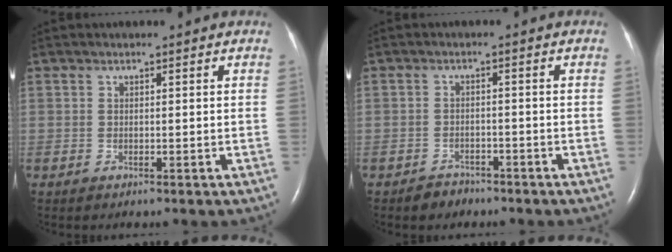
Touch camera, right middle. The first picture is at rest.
{"total": 2.3, "force": [-1.9, 1.3, 0.2], "torque": [-0.015, 0.002, -0.029]}